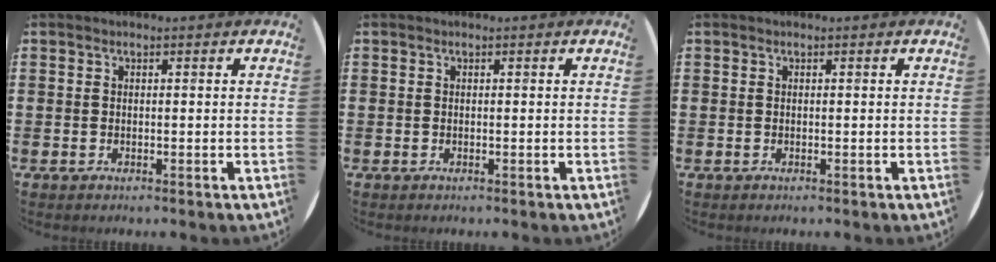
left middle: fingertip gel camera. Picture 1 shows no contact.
{"total": 0.0}
{"total": 0.0}